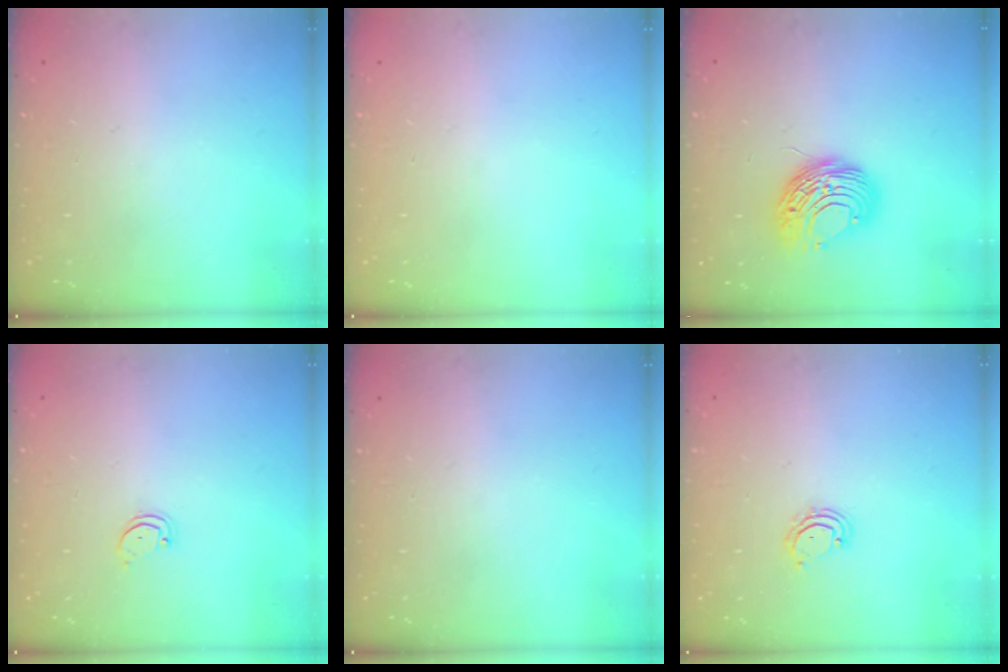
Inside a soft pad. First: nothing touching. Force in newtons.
{"total": 0.0}
{"total": 10.1, "press": 10.1, "slide": 0.8}
{"total": 1.5, "press": 1.5, "slide": 0.1}
{"total": 0.0}
{"total": 3.5, "press": 3.5, "slide": 0.2}